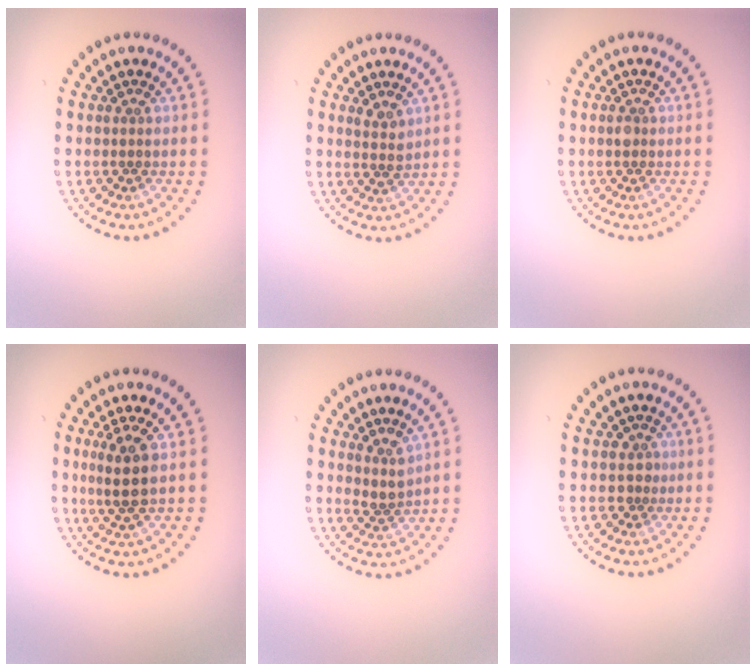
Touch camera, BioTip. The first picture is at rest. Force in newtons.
{"total": 1.5, "press": 1.3, "slide": 0.7}
{"total": 1.0, "press": 1.0, "slide": 0.2}
{"total": 2.8, "press": 2.5, "slide": 1.3}
{"total": 2.1, "press": 1.6, "slide": 1.4}
{"total": 1.5, "press": 1.1, "slide": 1.0}